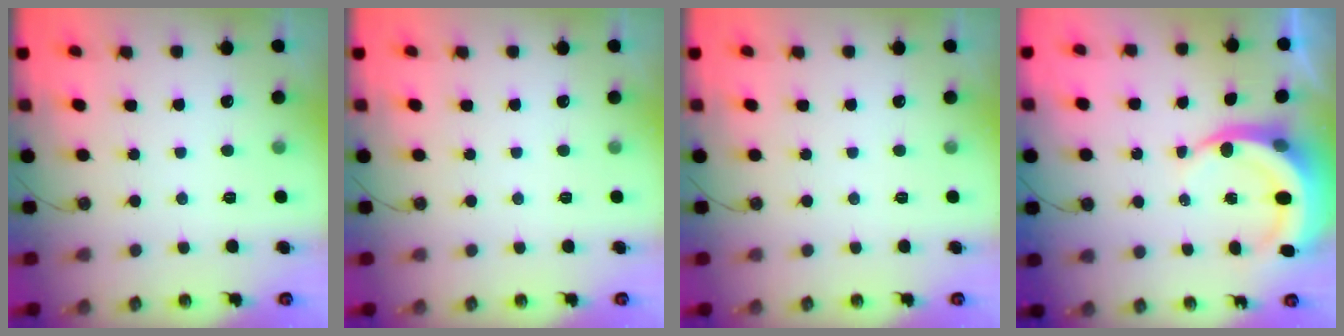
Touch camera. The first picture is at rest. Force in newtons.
{"total": 0.0}
{"total": 0.0}
{"total": 7.7, "press": 7.7, "slide": 1.1}